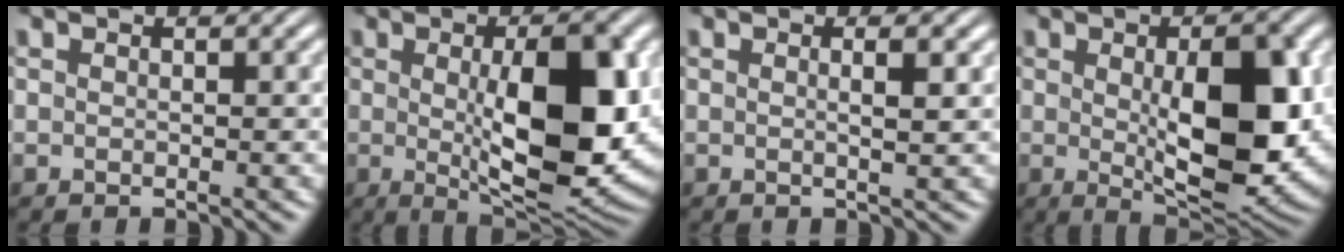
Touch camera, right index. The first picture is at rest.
{"total": 11.7, "force": [0.2, 3.6, 11.1], "torque": [-0.173, -0.021, 0.019]}
{"total": 1.5, "force": [0.3, -0.2, 1.5], "torque": [-0.021, -0.003, 0.004]}
{"total": 10.1, "force": [0.1, 3.3, 9.6], "torque": [-0.149, -0.023, 0.017]}